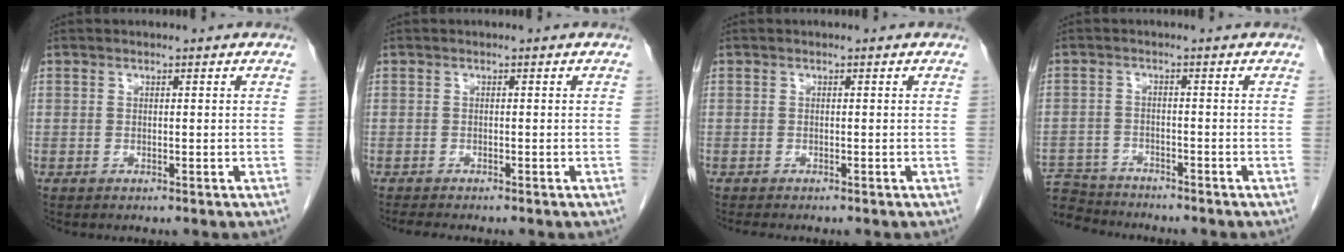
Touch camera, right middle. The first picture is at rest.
{"total": 2.3, "force": [-2.0, 0.3, 1.0], "torque": [-0.019, -0.006, -0.031]}
{"total": 1.7, "force": [-1.5, 0.3, 0.8], "torque": [-0.016, -0.005, -0.019]}
{"total": 9.8, "force": [-9.3, 2.6, 1.6], "torque": [-0.045, -0.003, -0.151]}